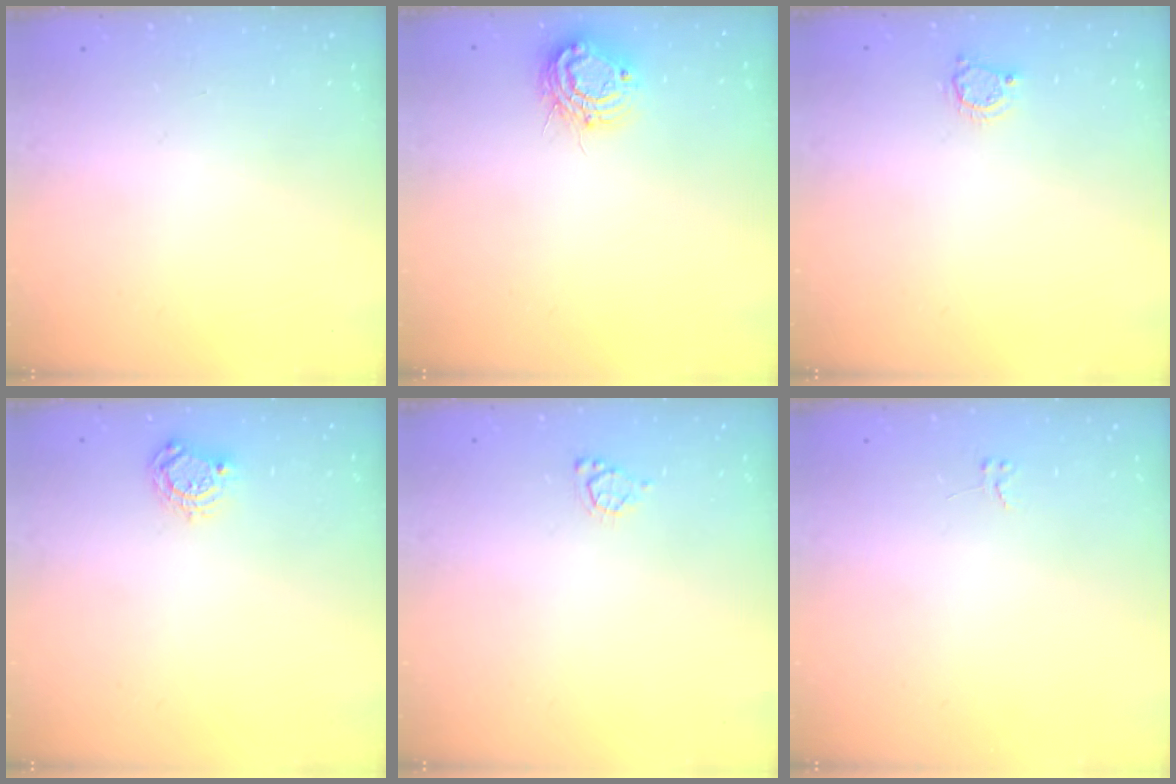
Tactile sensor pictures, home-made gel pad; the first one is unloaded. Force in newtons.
{"total": 9.8, "press": 9.8, "slide": 0.8}
{"total": 3.7, "press": 3.6, "slide": 0.4}
{"total": 5.2, "press": 5.2, "slide": 0.3}
{"total": 4.2, "press": 4.2, "slide": 0.3}
{"total": 2.6, "press": 2.6, "slide": 0.3}